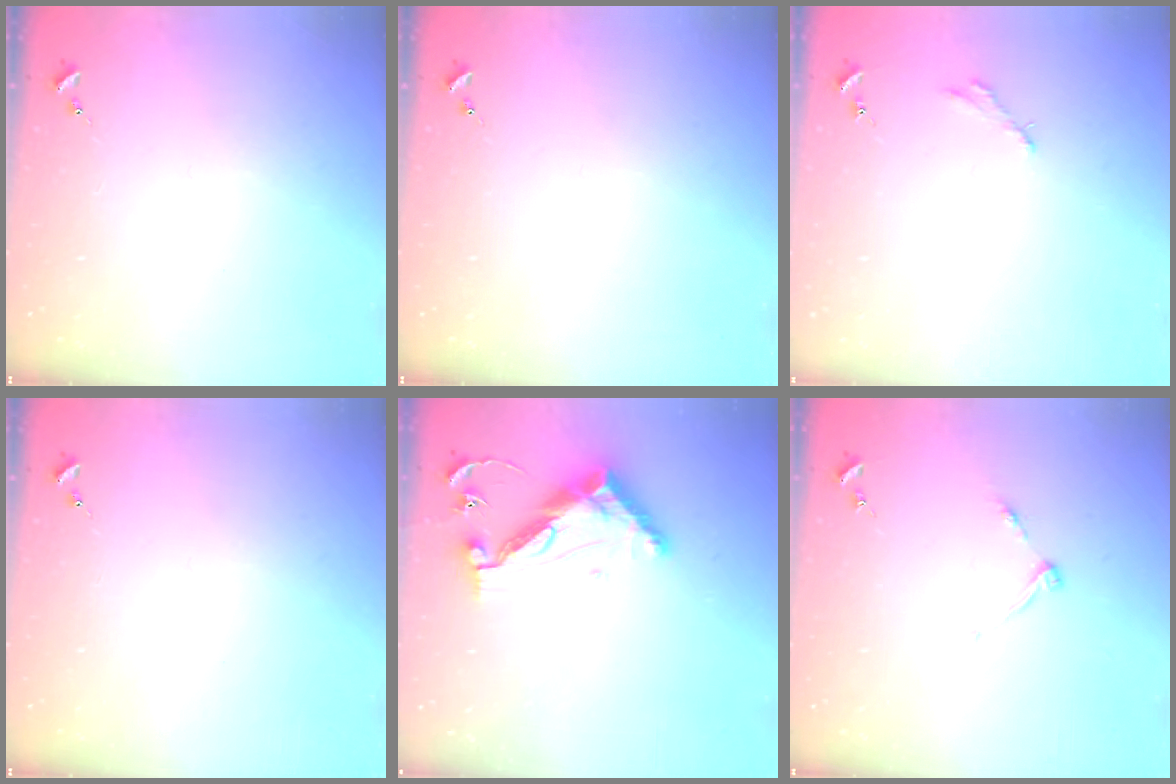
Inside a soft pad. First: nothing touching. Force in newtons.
{"total": 0.0}
{"total": 2.5, "press": 2.5, "slide": 0.2}
{"total": 0.0}
{"total": 12.7, "press": 12.7, "slide": 0.5}
{"total": 4.5, "press": 4.4, "slide": 0.6}